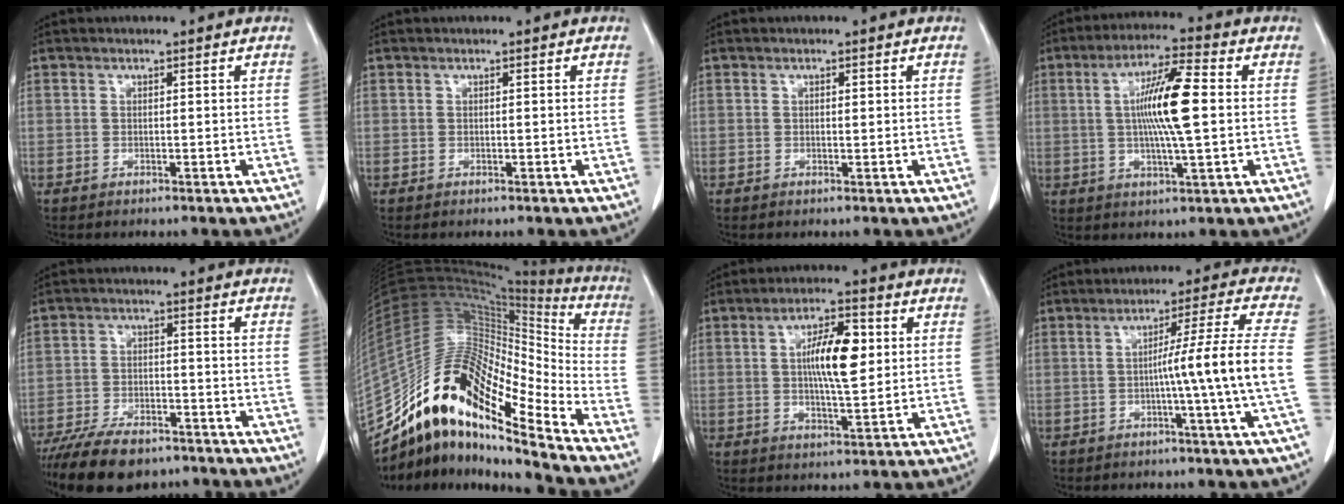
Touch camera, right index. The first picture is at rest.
{"total": 0.0}
{"total": 0.6, "force": [0.1, 0.2, 0.5], "torque": [-0.010, -0.001, 0.002]}
{"total": 11.3, "force": [0.8, 0.8, 11.3], "torque": [-0.207, 0.004, 0.011]}
{"total": 12.1, "force": [-9.5, 4.2, 6.2], "torque": [-0.102, -0.012, -0.153]}
{"total": 20.7, "force": [-15.4, 4.4, 13.1], "torque": [-0.258, 0.043, -0.279]}
{"total": 9.1, "force": [1.5, 2.3, 8.7], "torque": [-0.154, 0.008, 0.025]}
{"total": 10.2, "force": [-1.7, -2.8, 9.7], "torque": [-0.146, 0.002, -0.025]}